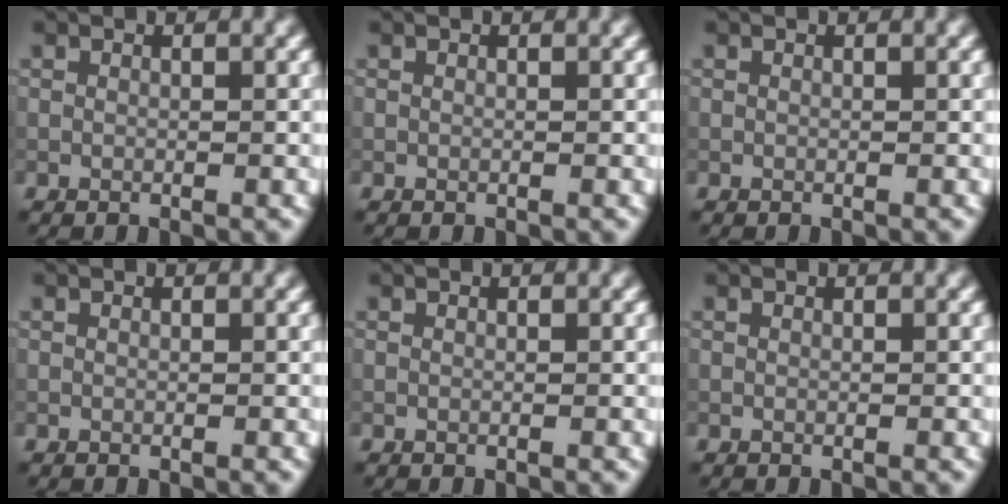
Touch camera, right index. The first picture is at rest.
{"total": 0.0}
{"total": 0.0}
{"total": 0.0}
{"total": 0.0}
{"total": 0.0}